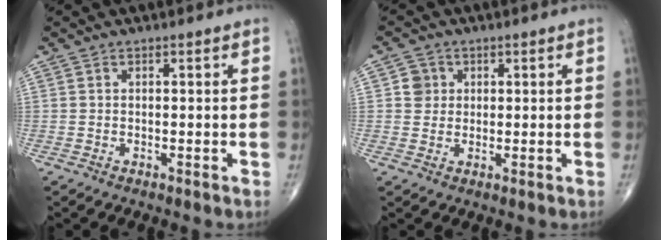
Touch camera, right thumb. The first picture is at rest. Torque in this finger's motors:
{"motor_torque": [-0.13, 0.12, -0.01, -0.03, 0.07]}